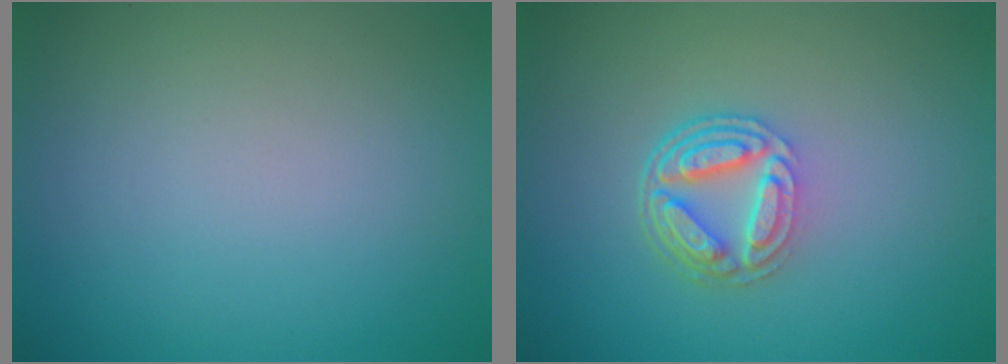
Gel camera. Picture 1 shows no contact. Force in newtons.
{"total": 4.5, "press": 3.3, "slide": 3.0}